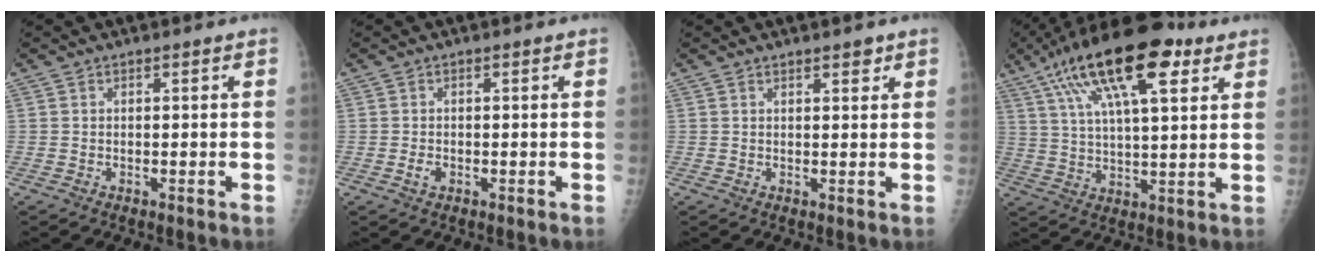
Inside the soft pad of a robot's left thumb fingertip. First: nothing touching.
{"total": 1.5, "force": [-0.5, 1.0, 1.0], "torque": [-0.017, 0.000, -0.009]}
{"total": 1.9, "force": [1.4, 0.7, 1.1], "torque": [-0.007, -0.007, 0.018]}
{"total": 20.5, "force": [10.1, 7.2, 16.3], "torque": [-0.276, -0.003, 0.168]}